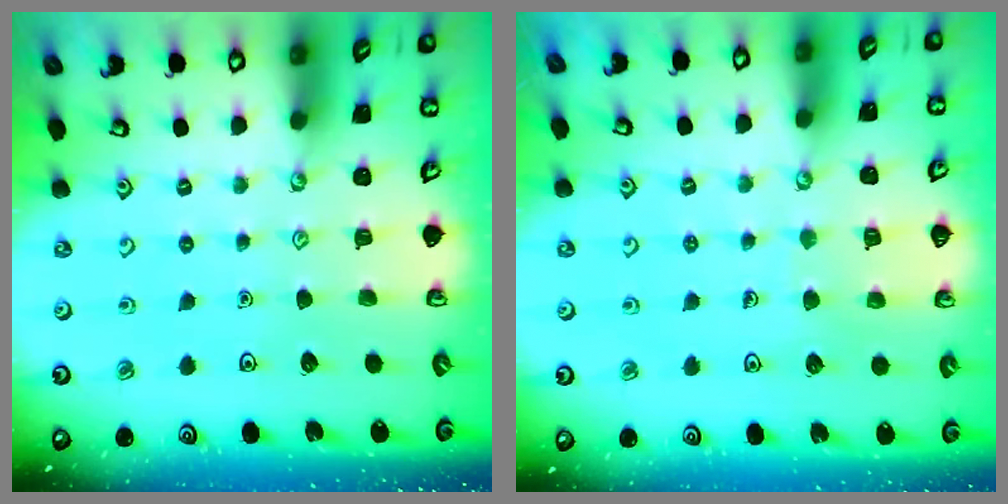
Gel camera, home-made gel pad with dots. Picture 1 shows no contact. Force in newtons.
{"total": 5.7, "press": 5.7, "slide": 0.6}